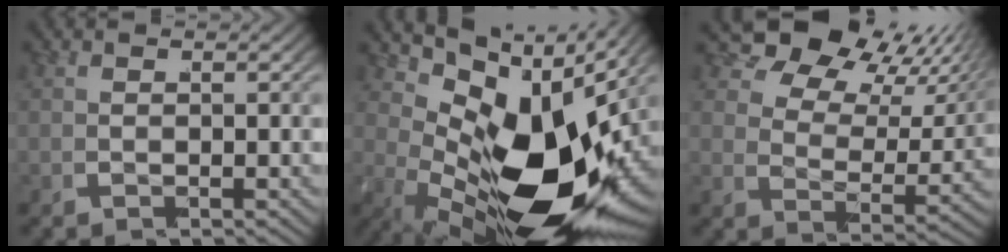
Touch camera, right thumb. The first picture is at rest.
{"total": 18.6, "force": [-0.8, 10.4, 15.4], "torque": [-0.250, -0.037, 0.002]}
{"total": 7.7, "force": [5.5, 3.4, 4.1], "torque": [-0.069, 0.016, 0.078]}